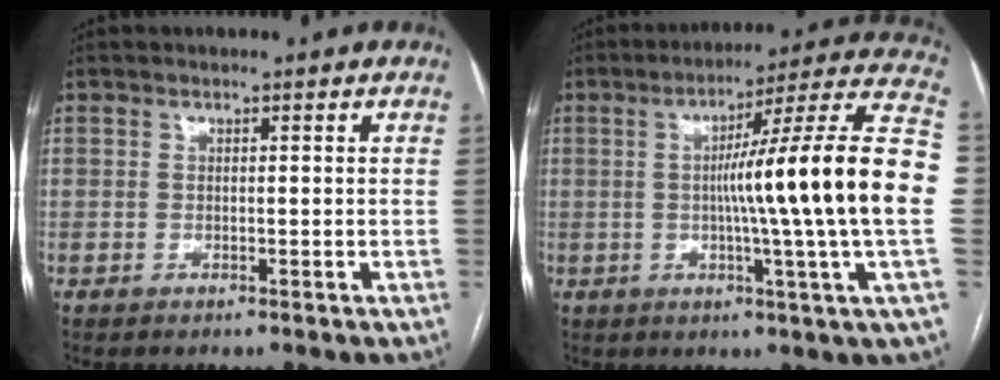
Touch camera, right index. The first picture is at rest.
{"total": 21.3, "force": [-0.9, -2.3, 21.1], "torque": [-0.268, 0.006, -0.032]}